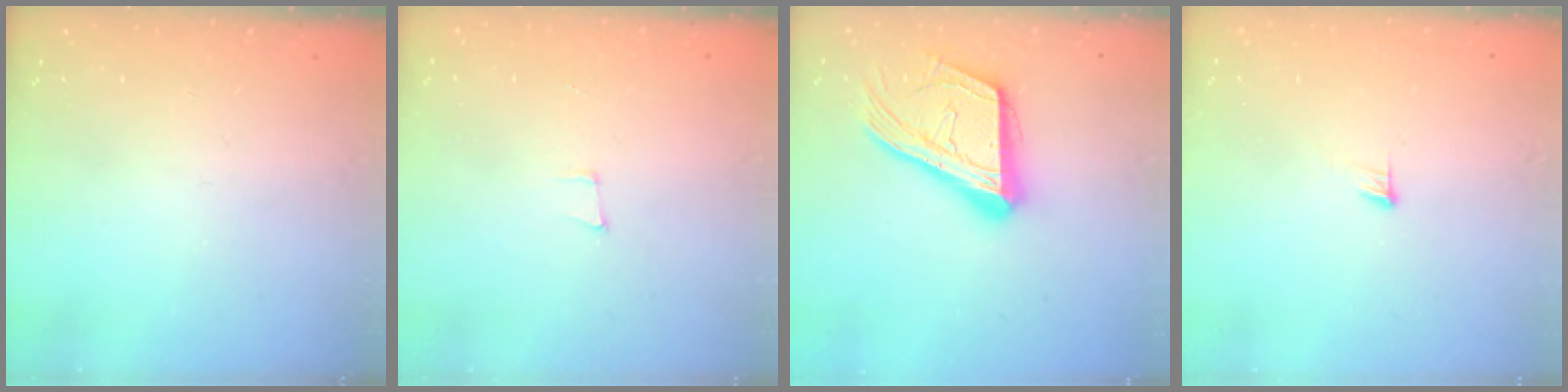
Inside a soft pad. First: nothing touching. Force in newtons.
{"total": 4.1, "press": 3.2, "slide": 2.7}
{"total": 21.0, "press": 20.8, "slide": 2.7}
{"total": 3.3, "press": 3.3, "slide": 0.2}